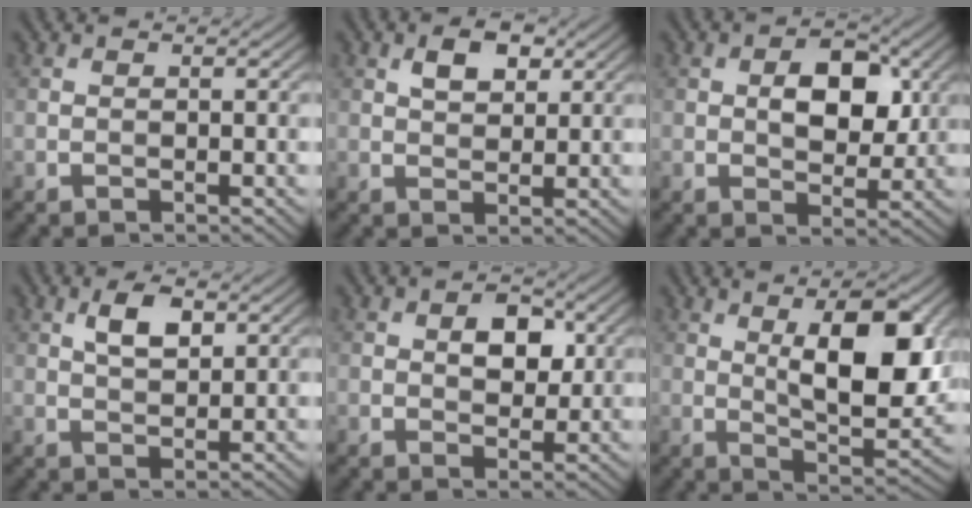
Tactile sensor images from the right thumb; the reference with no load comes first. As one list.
[{"total": 3.9, "force": [1.7, 2.2, 2.7], "torque": [-0.051, 0.002, 0.030]}, {"total": 6.7, "force": [1.2, 4.1, 5.2], "torque": [-0.077, 0.001, 0.015]}, {"total": 4.1, "force": [1.8, 1.9, 3.1], "torque": [-0.065, 0.004, 0.034]}, {"total": 4.6, "force": [1.1, 3.0, 3.4], "torque": [-0.053, 0.001, 0.012]}, {"total": 13.2, "force": [3.6, 5.3, 11.5], "torque": [-0.176, -0.008, 0.054]}]